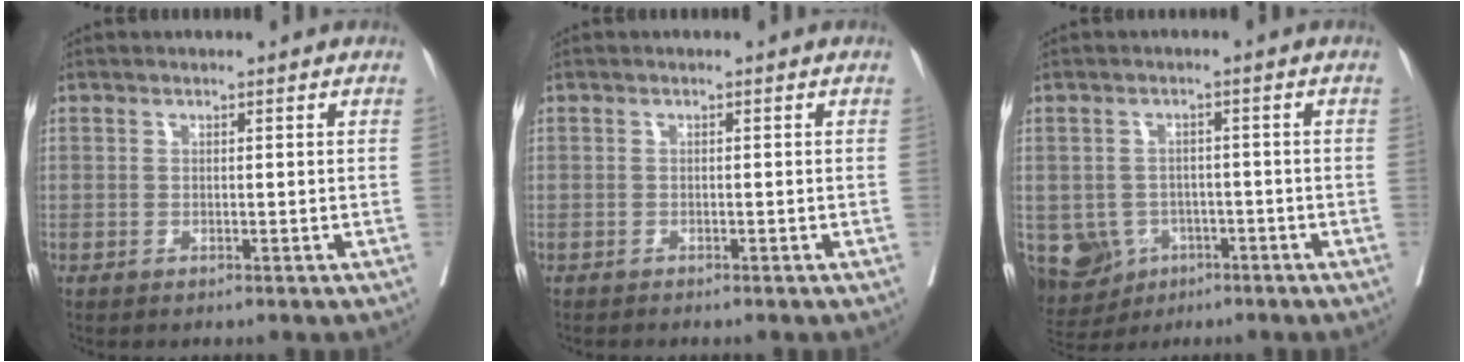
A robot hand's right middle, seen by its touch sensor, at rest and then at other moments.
{"total": 0.5, "force": [-0.5, 0.0, 0.0], "torque": [-0.002, -0.001, -0.015]}
{"total": 7.8, "force": [-3.1, 6.8, 2.2], "torque": [-0.053, 0.004, -0.037]}